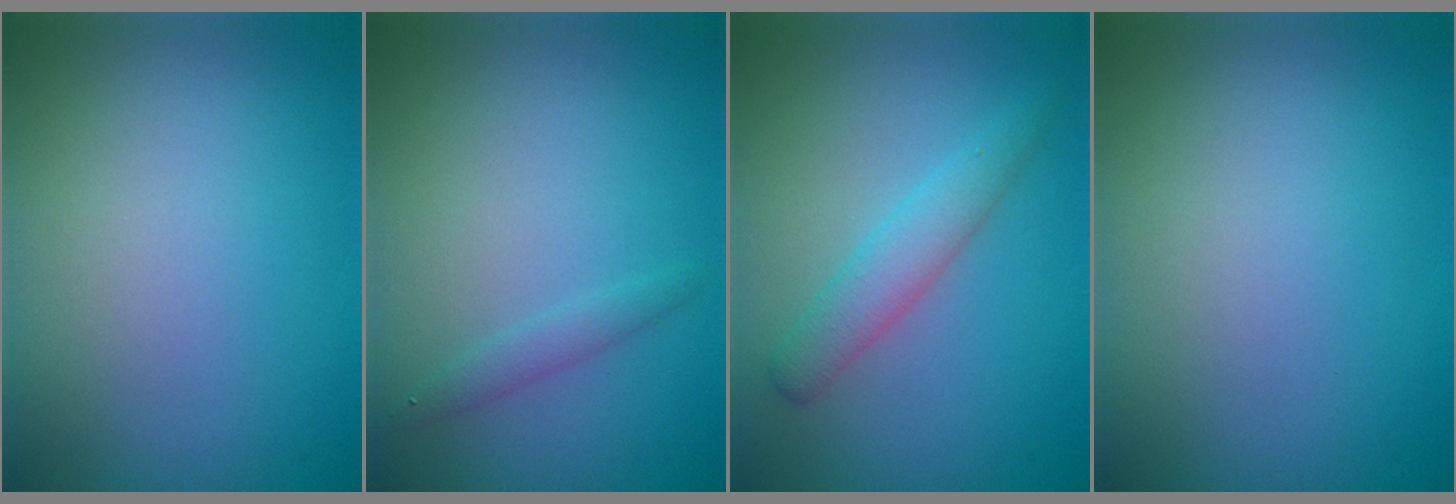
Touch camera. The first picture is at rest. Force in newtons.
{"total": 1.2, "press": 1.2, "slide": 0.0}
{"total": 2.8, "press": 2.7, "slide": 0.1}
{"total": 0.0}